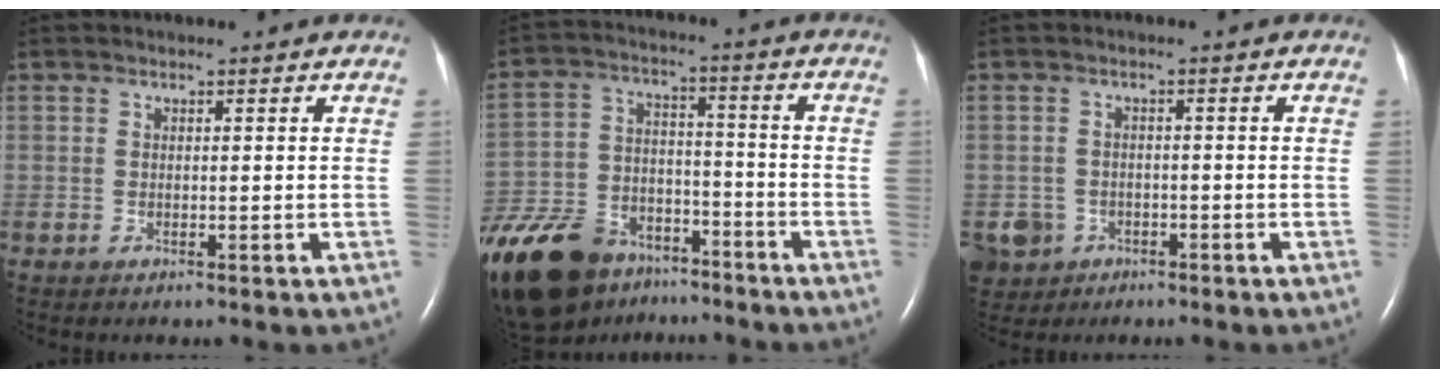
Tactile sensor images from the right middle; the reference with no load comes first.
{"total": 23.4, "force": [-16.6, 12.3, 11.0], "torque": [-0.307, -0.018, -0.282]}
{"total": 5.7, "force": [-2.8, 4.9, 0.6], "torque": [-0.023, 0.004, -0.042]}